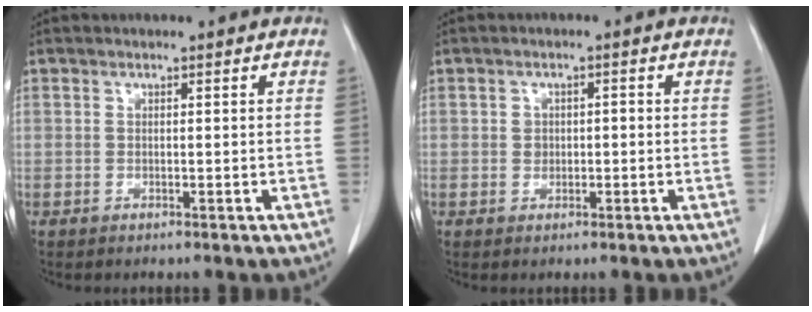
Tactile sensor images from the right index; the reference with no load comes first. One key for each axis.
{"total": 1.7, "fx": -0.2, "fy": 1.5, "fz": 0.9, "tx": -0.010, "ty": 0.007, "tz": -0.003}